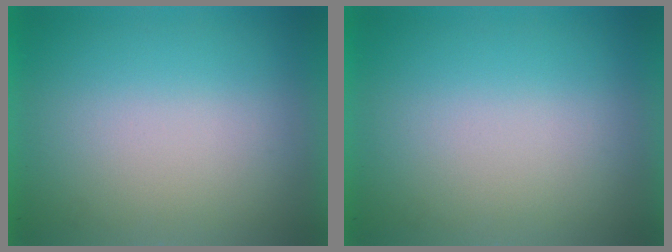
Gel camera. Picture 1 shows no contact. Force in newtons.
{"total": 0.0}